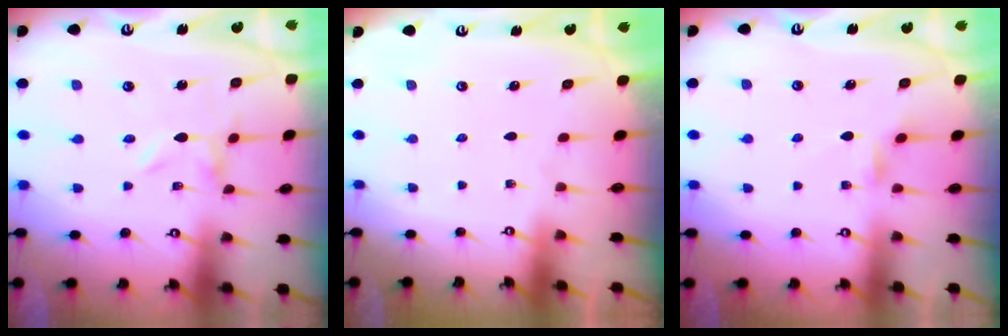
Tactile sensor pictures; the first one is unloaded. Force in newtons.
{"total": 0.0}
{"total": 2.4, "press": 2.3, "slide": 0.5}